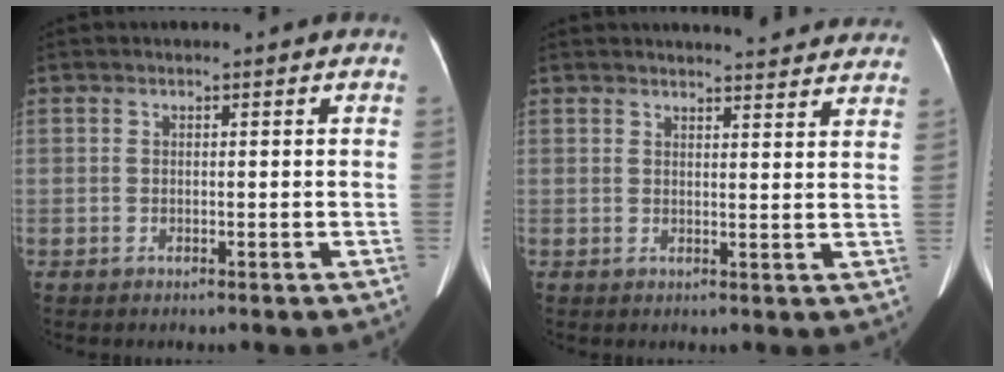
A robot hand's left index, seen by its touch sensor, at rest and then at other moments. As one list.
[{"total": 10.9, "force": [10.4, 1.3, 3.0], "torque": [-0.020, -0.006, 0.103]}]